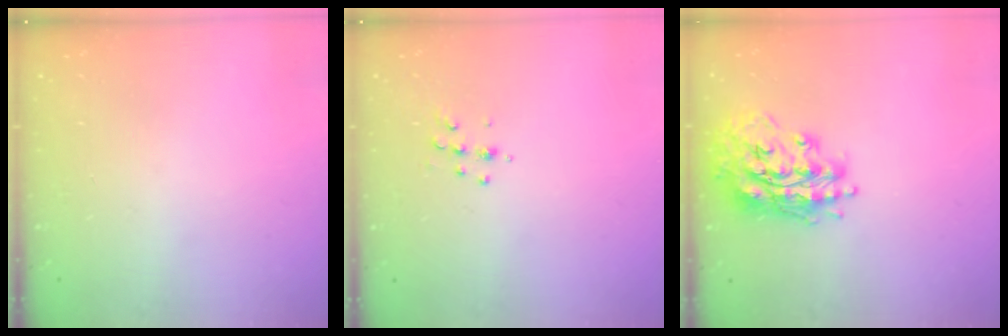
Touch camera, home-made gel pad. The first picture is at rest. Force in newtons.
{"total": 5.4, "press": 5.4, "slide": 0.6}
{"total": 18.7, "press": 18.7, "slide": 1.8}